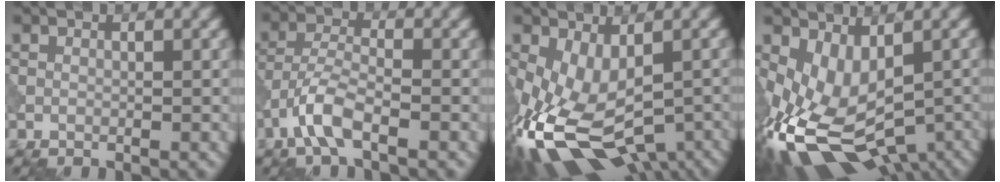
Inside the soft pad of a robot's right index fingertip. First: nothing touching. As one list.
[{"total": 4.3, "force": [-2.5, 1.3, 3.2], "torque": [-0.069, 0.006, -0.058]}, {"total": 11.6, "force": [-4.8, 6.4, 8.4], "torque": [-0.184, -0.041, -0.055]}, {"total": 10.5, "force": [-3.4, 6.2, 7.8], "torque": [-0.149, -0.038, -0.033]}]